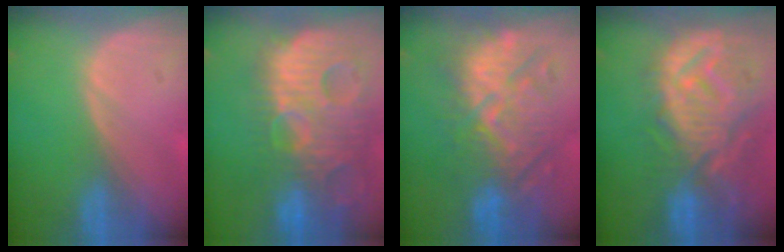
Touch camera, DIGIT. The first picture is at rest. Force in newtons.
{"total": 14.5, "press": 12.5, "slide": 7.3}
{"total": 10.6, "press": 10.6, "slide": 1.2}
{"total": 12.1, "press": 10.9, "slide": 5.4}